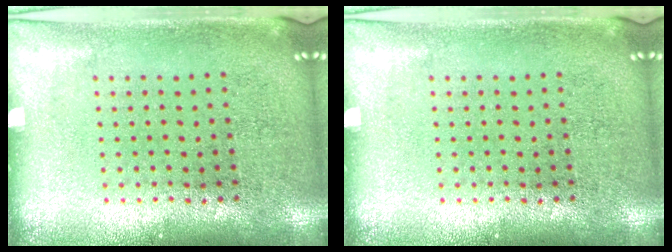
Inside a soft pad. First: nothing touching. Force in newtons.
{"total": 0.0}